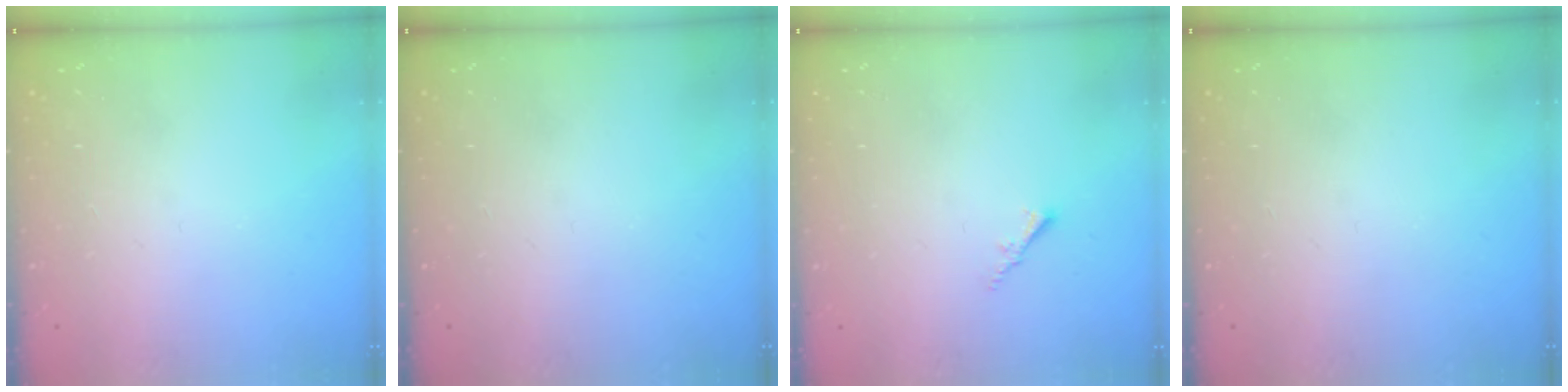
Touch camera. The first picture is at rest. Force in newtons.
{"total": 0.0}
{"total": 1.5, "press": 1.5, "slide": 0.4}
{"total": 0.0}